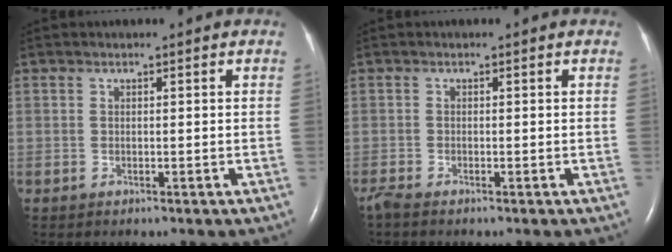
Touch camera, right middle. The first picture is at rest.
{"total": 1.2, "force": [-1.1, -0.1, 0.5], "torque": [-0.023, -0.007, -0.024]}